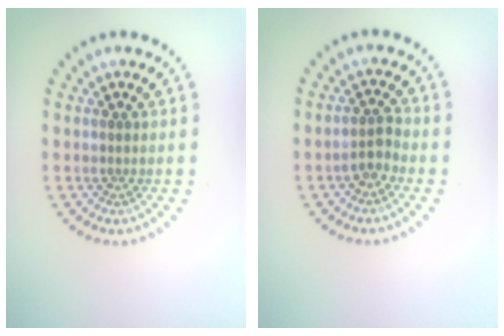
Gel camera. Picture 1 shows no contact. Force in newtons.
{"total": 1.8, "press": 1.5, "slide": 1.0}